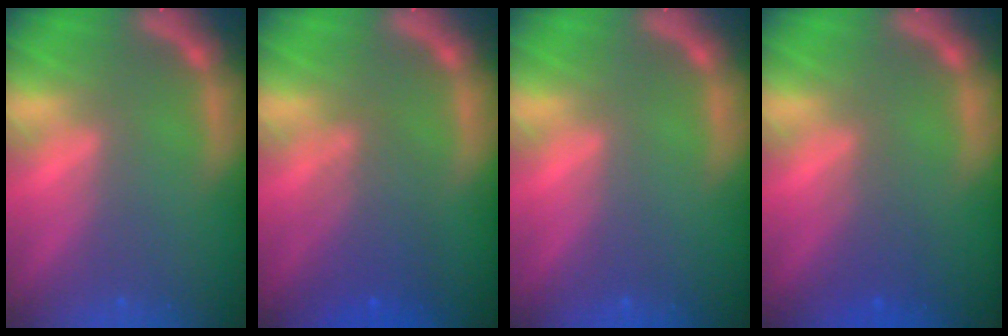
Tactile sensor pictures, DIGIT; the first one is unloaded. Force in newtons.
{"total": 4.0}
{"total": 0.0}
{"total": 2.0}